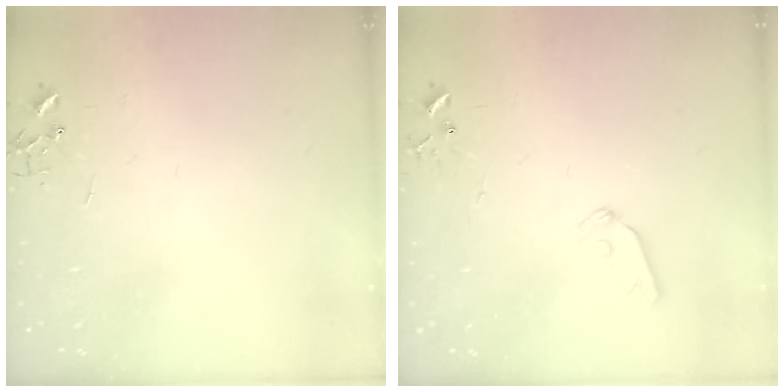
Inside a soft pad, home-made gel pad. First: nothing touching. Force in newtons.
{"total": 7.3, "press": 7.3, "slide": 0.7}